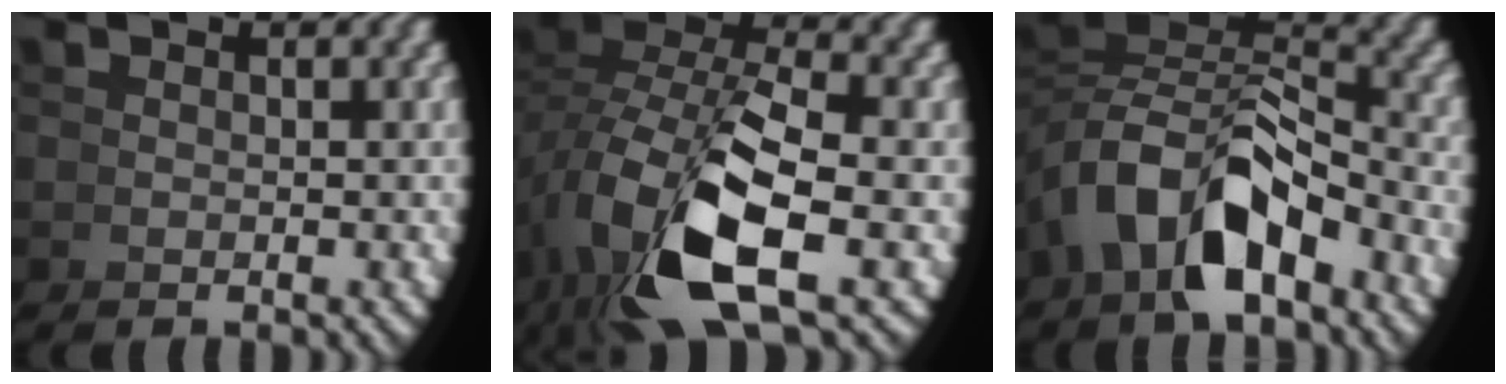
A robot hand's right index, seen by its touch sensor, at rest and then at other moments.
{"total": 10.3, "force": [-0.9, 5.6, 8.6], "torque": [-0.182, -0.033, 0.003]}
{"total": 7.9, "force": [-0.1, 5.1, 6.0], "torque": [-0.117, -0.012, 0.003]}